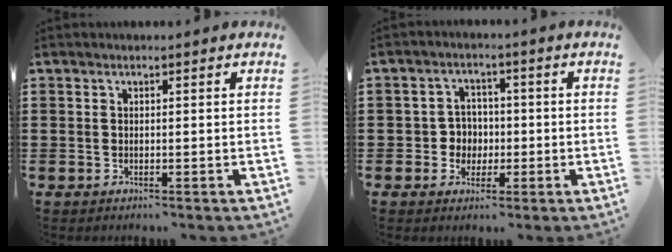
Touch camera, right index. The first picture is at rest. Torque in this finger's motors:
{"motor_torque": [0.64, 0.38, 0.03, 0.02]}